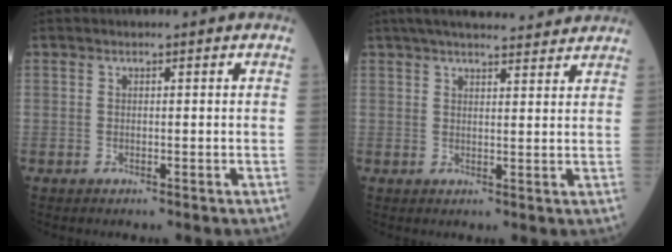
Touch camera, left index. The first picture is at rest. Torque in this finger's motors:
{"motor_torque": [1.07, -1.07, 0.08, 0.01]}